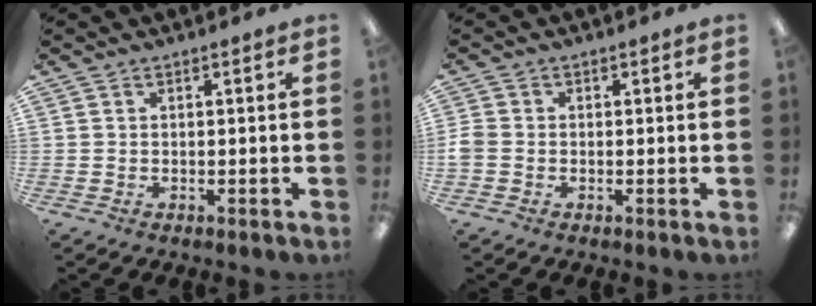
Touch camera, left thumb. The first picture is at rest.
{"total": 2.4, "force": [-0.7, 1.9, 1.3], "torque": [-0.027, 0.004, -0.014]}